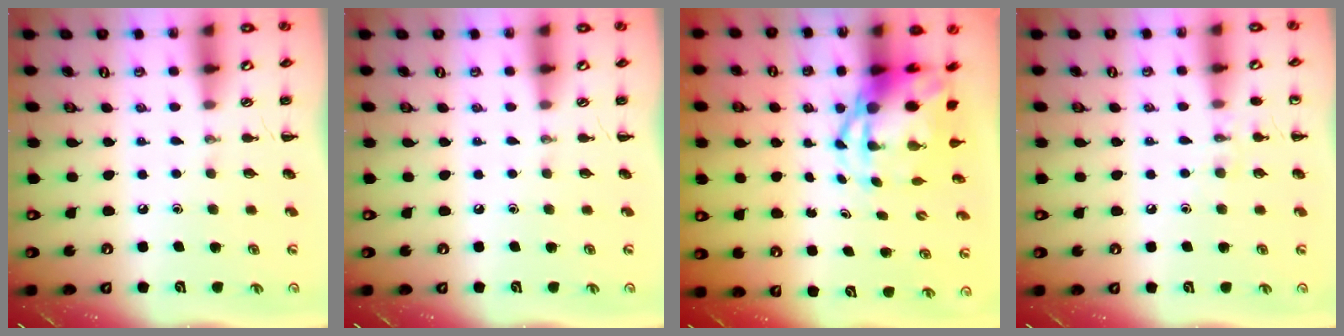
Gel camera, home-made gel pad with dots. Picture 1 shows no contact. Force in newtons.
{"total": 0.0}
{"total": 6.6, "press": 6.4, "slide": 1.7}
{"total": 6.1, "press": 5.8, "slide": 1.8}